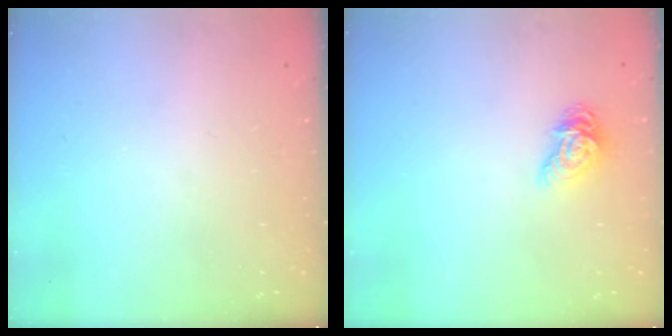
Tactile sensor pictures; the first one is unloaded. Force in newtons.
{"total": 7.3, "press": 7.3, "slide": 0.6}